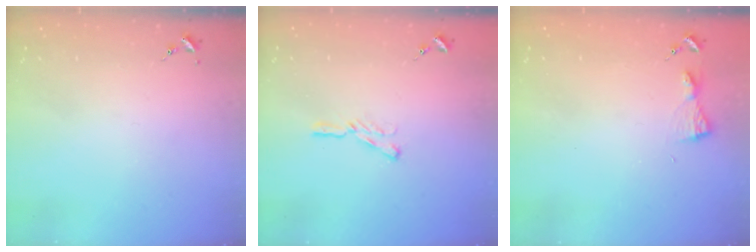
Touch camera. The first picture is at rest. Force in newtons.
{"total": 4.7, "press": 4.6, "slide": 0.6}
{"total": 3.9, "press": 3.9, "slide": 0.4}